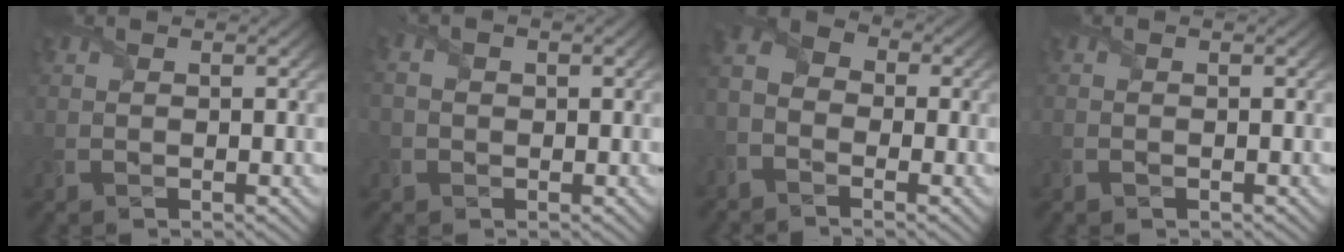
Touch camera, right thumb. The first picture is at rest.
{"total": 2.1, "force": [-0.2, 1.3, 1.6], "torque": [-0.036, 0.002, -0.006]}
{"total": 5.6, "force": [-3.0, 3.8, 2.9], "torque": [-0.070, -0.001, -0.070]}
{"total": 0.5, "force": [-0.5, 0.1, 0.1], "torque": [-0.001, -0.002, -0.011]}